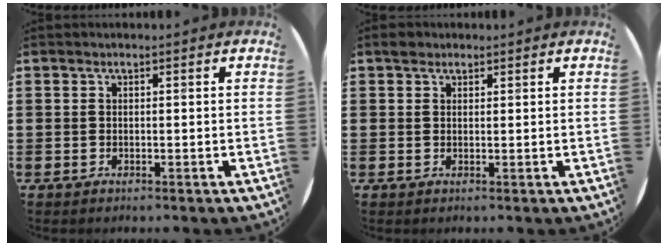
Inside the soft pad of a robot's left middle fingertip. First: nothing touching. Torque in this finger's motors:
{"motor_torque": [0.41, -0.31, 0.01, 0.03]}